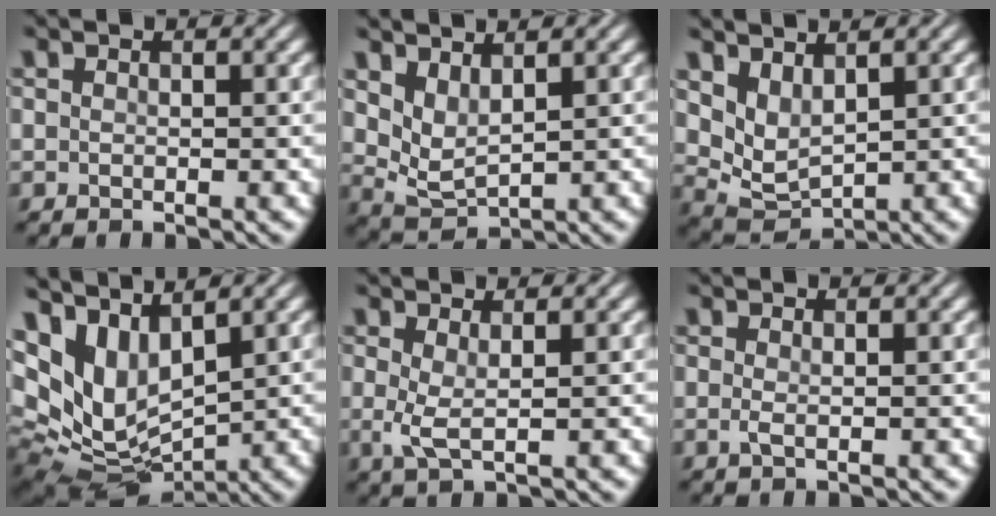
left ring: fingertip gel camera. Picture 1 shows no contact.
{"total": 3.0, "force": [1.8, 1.4, 2.0], "torque": [-0.050, -0.011, 0.043]}
{"total": 3.6, "force": [2.1, 1.9, 2.2], "torque": [-0.057, -0.012, 0.049]}
{"total": 9.4, "force": [3.5, 5.5, 6.7], "torque": [-0.127, -0.012, 0.087]}
{"total": 2.1, "force": [0.4, 0.5, 2.0], "torque": [-0.045, -0.003, 0.009]}
{"total": 0.8, "force": [0.0, 0.1, 0.8], "torque": [-0.019, -0.003, -0.001]}